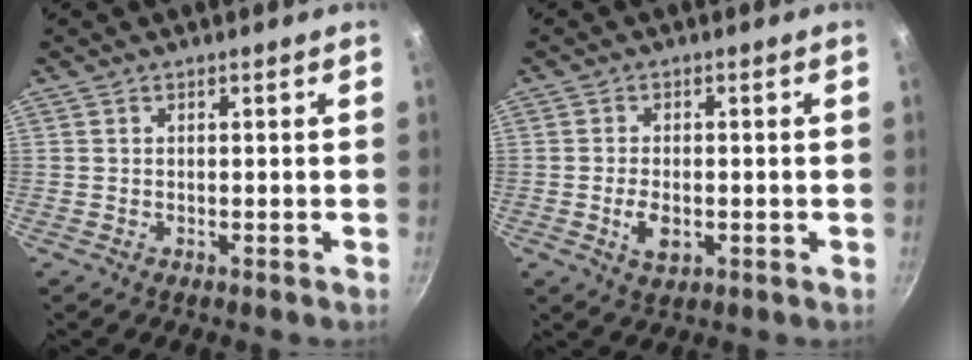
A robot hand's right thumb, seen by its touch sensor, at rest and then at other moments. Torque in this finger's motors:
{"motor_torque": [-0.47, 0.02, 0.04, 0.35, -0.03]}